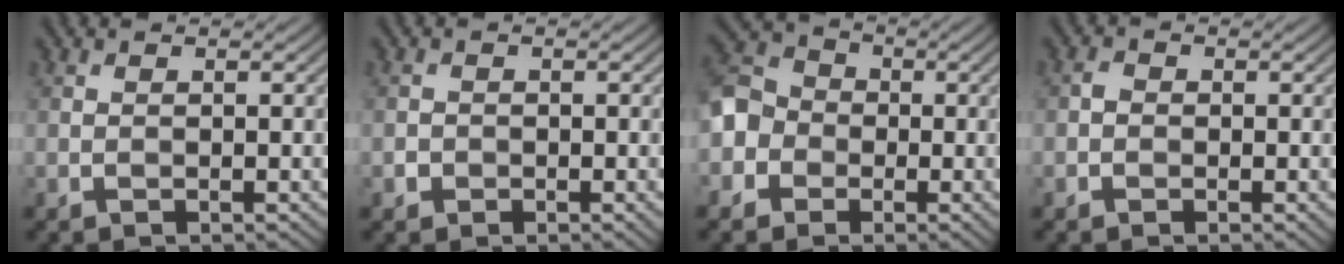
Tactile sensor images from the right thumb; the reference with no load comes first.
{"total": 1.0, "force": [-0.5, 0.9, 0.2], "torque": [-0.001, -0.003, -0.012]}
{"total": 6.0, "force": [-1.8, 5.2, 2.4], "torque": [-0.066, 0.003, -0.058]}
{"total": 1.1, "force": [-0.3, 0.9, 0.4], "torque": [-0.009, -0.001, -0.010]}